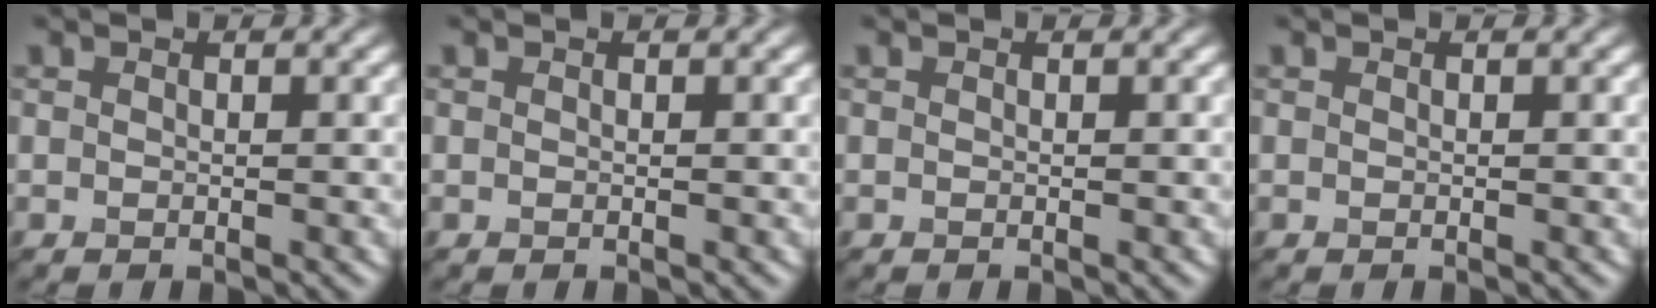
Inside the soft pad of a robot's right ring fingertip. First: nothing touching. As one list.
[{"total": 0.0}, {"total": 0.0}, {"total": 0.0}]